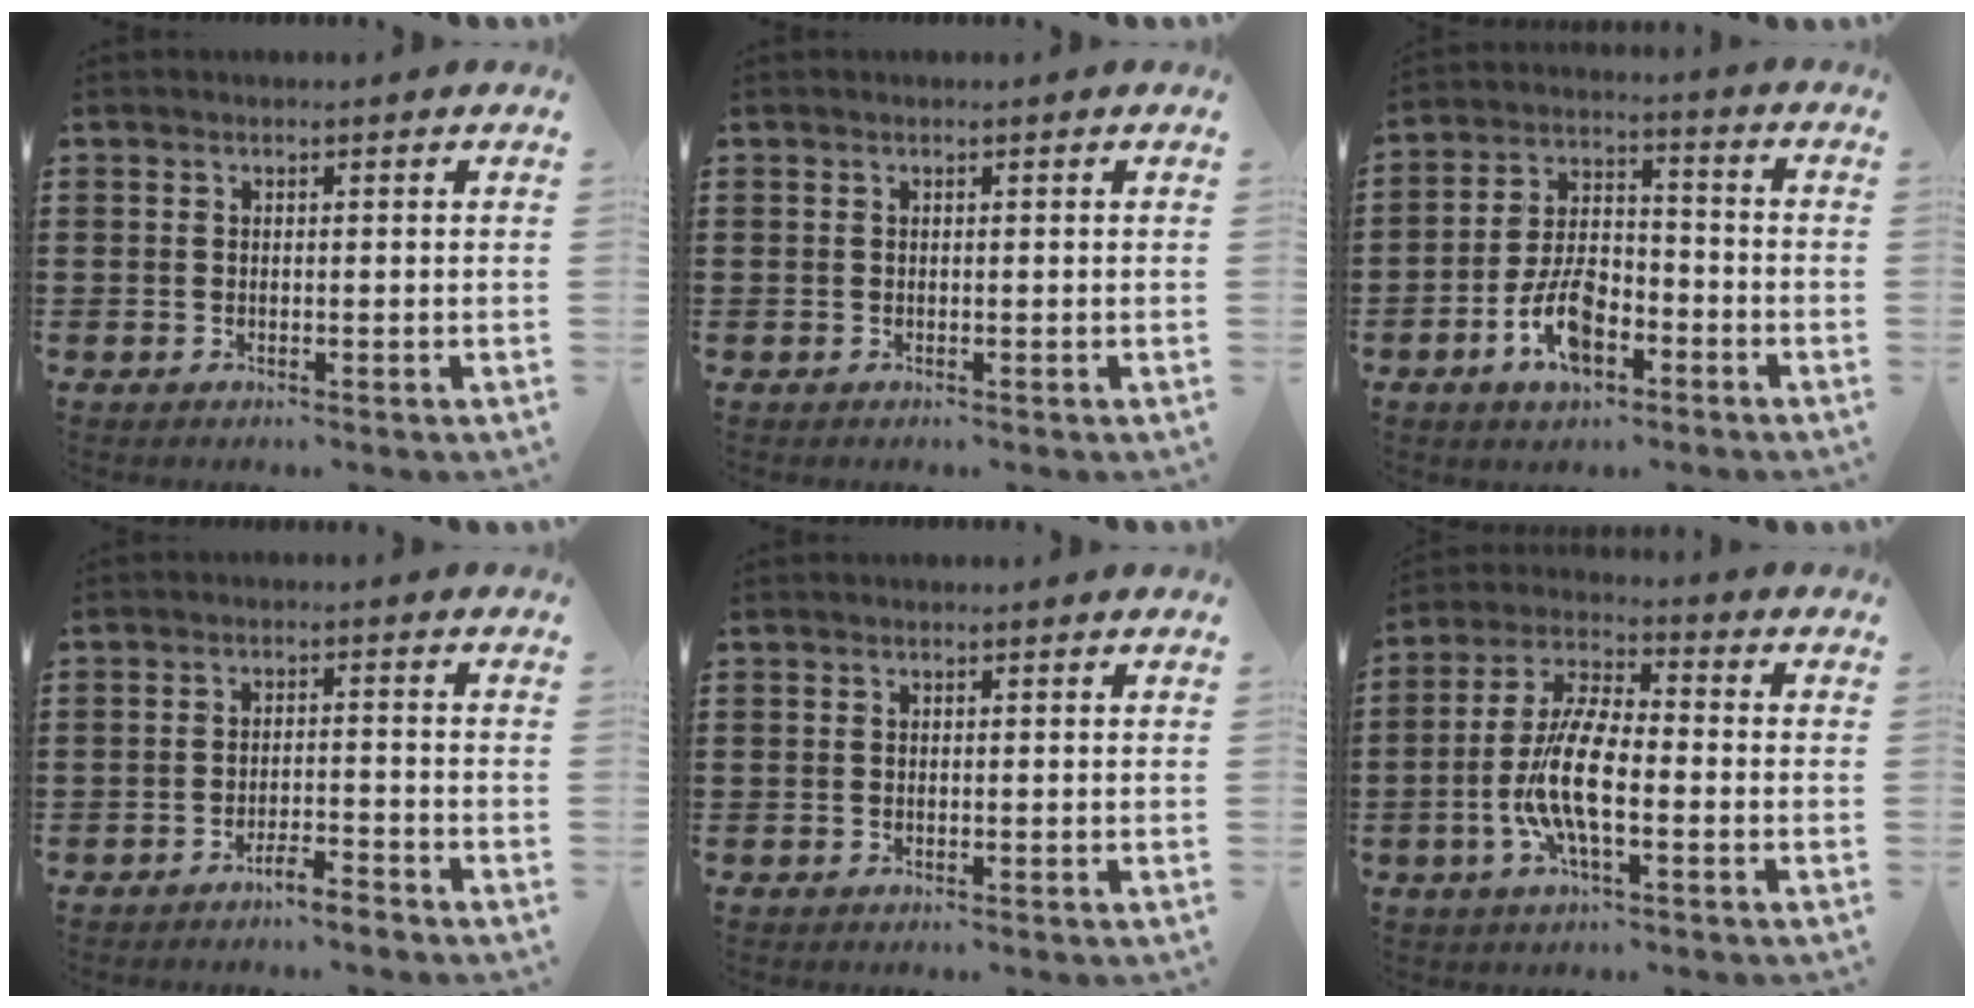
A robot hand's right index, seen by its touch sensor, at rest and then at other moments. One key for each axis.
{"total": 0.0}
{"total": 9.2, "fx": -4.2, "fy": 4.8, "fz": 6.6, "tx": -0.147, "ty": 0.006, "tz": -0.079}
{"total": 3.1, "fx": -3.0, "fy": 0.0, "fz": 1.0, "tx": -0.020, "ty": -0.001, "tz": -0.059}
{"total": 0.0}
{"total": 10.0, "fx": -2.5, "fy": 3.4, "fz": 9.0, "tx": -0.205, "ty": -0.011, "tz": -0.053}